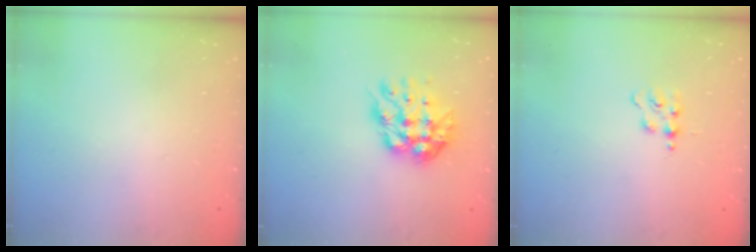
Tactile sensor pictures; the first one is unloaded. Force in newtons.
{"total": 11.4, "press": 11.3, "slide": 1.1}
{"total": 3.3, "press": 3.2, "slide": 0.3}